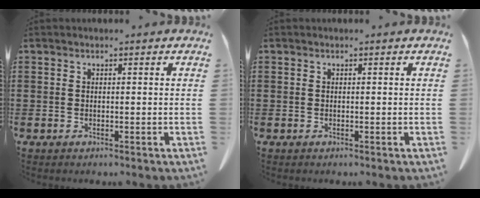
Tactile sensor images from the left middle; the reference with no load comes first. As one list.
[{"total": 0.0}]